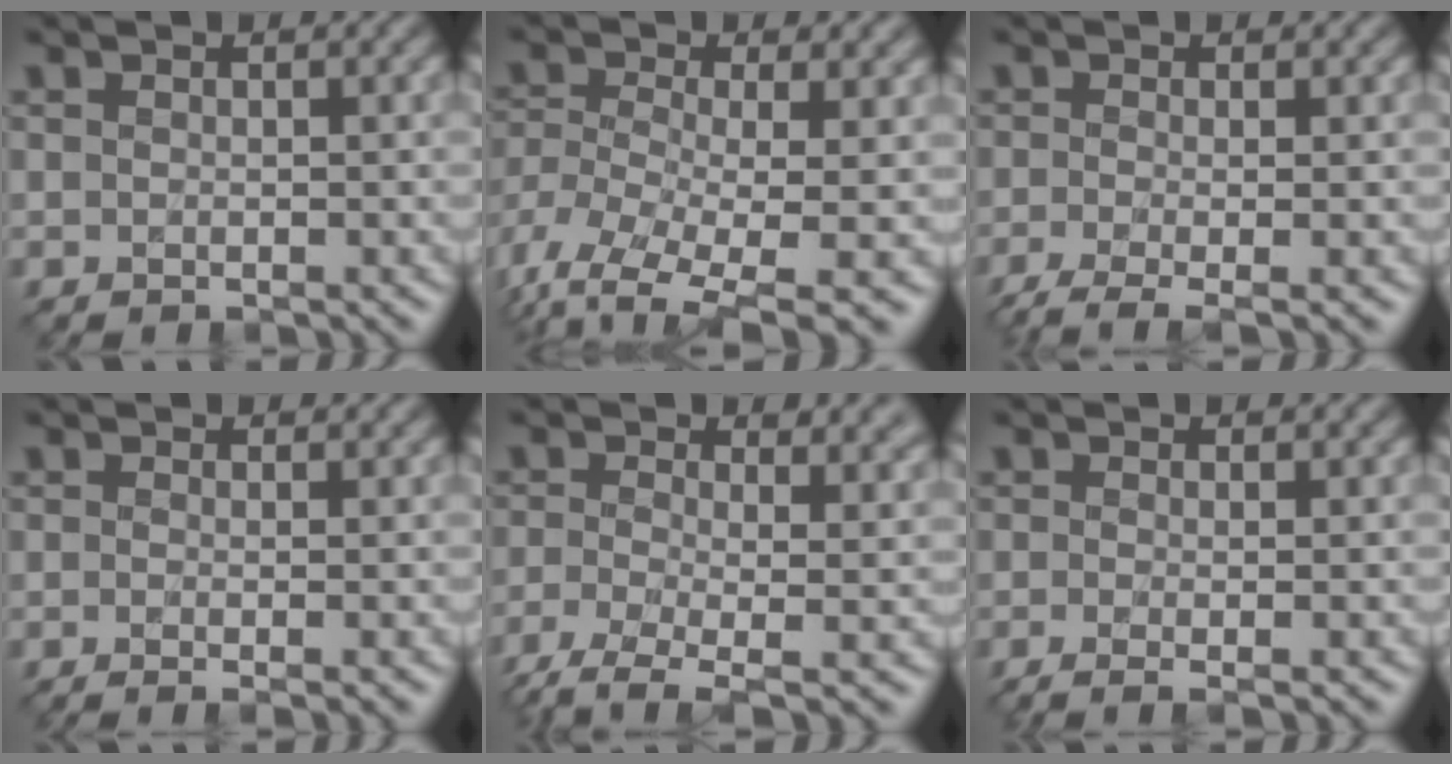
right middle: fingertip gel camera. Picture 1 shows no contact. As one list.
[{"total": 8.4, "force": [-3.7, 4.2, 6.3], "torque": [-0.133, -0.017, -0.056]}, {"total": 4.5, "force": [-2.1, 1.5, 3.7], "torque": [-0.060, -0.014, -0.044]}, {"total": 3.1, "force": [-0.1, 1.4, 2.8], "torque": [-0.033, -0.002, -0.018]}, {"total": 8.1, "force": [-2.3, 3.6, 6.9], "torque": [-0.133, -0.017, -0.046]}, {"total": 2.9, "force": [-0.7, 1.1, 2.6], "torque": [-0.032, -0.009, -0.018]}]